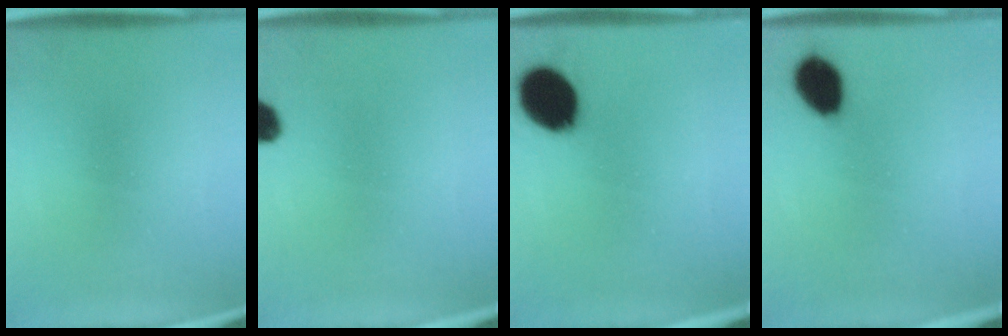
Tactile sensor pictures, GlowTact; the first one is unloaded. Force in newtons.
{"total": 5.0}
{"total": 13.1}
{"total": 8.0}